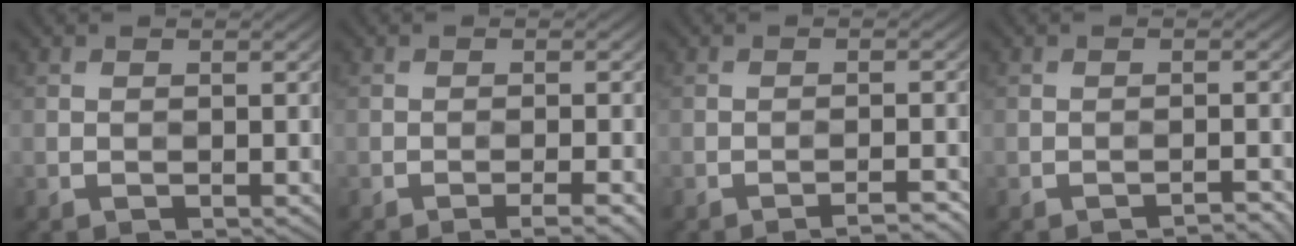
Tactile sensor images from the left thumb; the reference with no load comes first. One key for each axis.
{"total": 2.9, "fx": -1.5, "fy": 0.3, "fz": 2.4, "tx": -0.034, "ty": 0.010, "tz": -0.027}
{"total": 2.3, "fx": -1.8, "fy": 0.1, "fz": 1.5, "tx": -0.021, "ty": 0.010, "tz": -0.032}
{"total": 1.5, "fx": -1.3, "fy": 0.1, "fz": 0.7, "tx": -0.003, "ty": 0.008, "tz": -0.022}